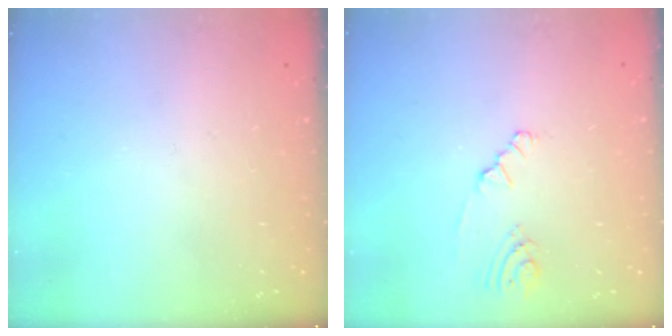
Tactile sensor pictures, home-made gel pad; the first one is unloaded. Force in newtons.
{"total": 2.8, "press": 2.8, "slide": 0.5}